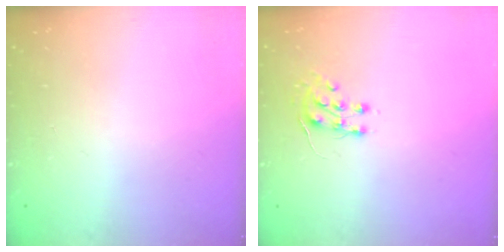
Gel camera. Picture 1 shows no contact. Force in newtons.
{"total": 7.4, "press": 7.4, "slide": 0.7}